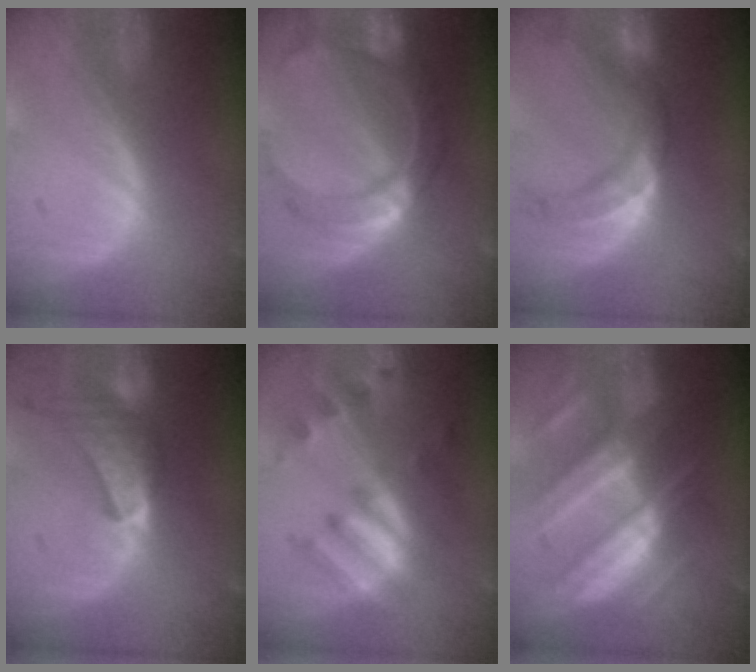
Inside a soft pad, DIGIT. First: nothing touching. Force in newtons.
{"total": 9.5, "press": 9.5, "slide": 0.9}
{"total": 9.0, "press": 8.8, "slide": 1.8}
{"total": 9.2, "press": 8.2, "slide": 4.2}
{"total": 9.4, "press": 8.3, "slide": 4.3}
{"total": 10.7, "press": 10.7, "slide": 1.0}